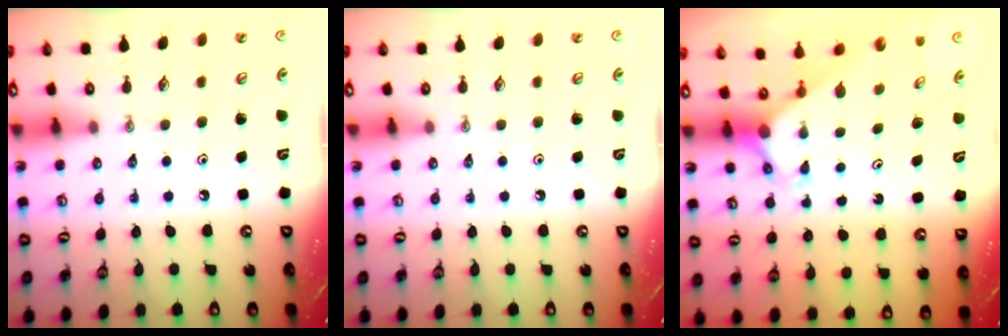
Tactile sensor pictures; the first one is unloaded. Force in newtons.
{"total": 0.0}
{"total": 2.9, "press": 2.9, "slide": 0.3}